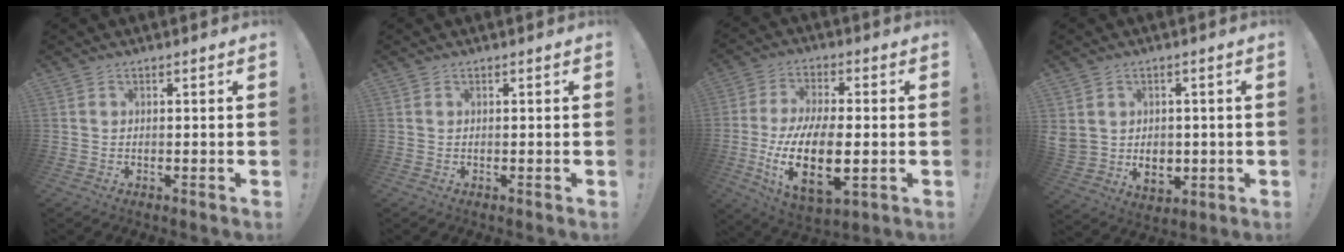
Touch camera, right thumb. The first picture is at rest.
{"total": 0.0}
{"total": 19.4, "force": [-3.4, 8.8, 16.9], "torque": [-0.314, -0.004, -0.049]}
{"total": 7.0, "force": [1.2, 6.1, 3.1], "torque": [-0.050, -0.010, 0.032]}